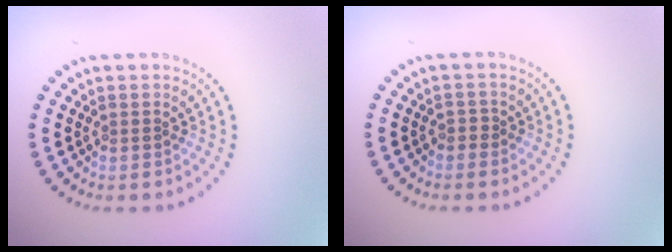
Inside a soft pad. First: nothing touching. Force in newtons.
{"total": 0.6, "press": 0.3, "slide": 0.6}